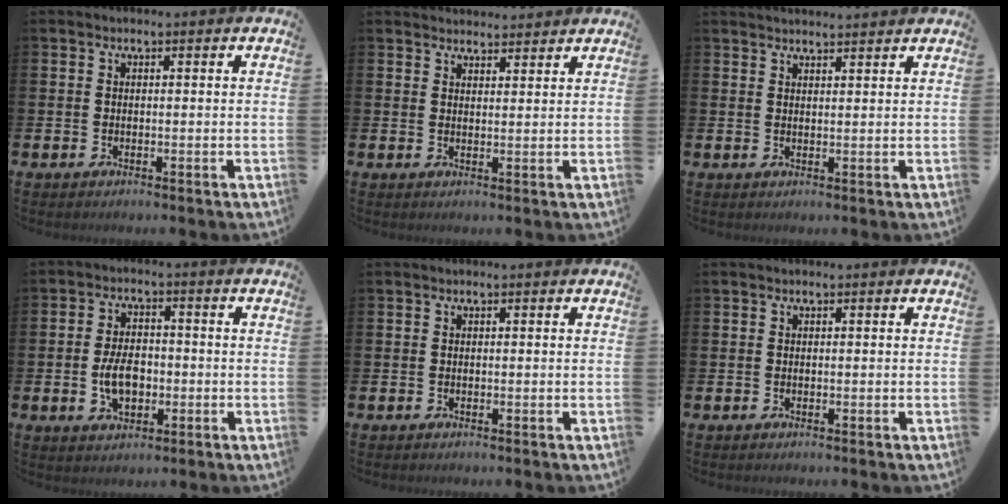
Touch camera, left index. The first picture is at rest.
{"total": 2.9, "force": [2.8, 0.6, -0.2], "torque": [0.005, -0.016, 0.051]}
{"total": 2.3, "force": [2.3, 0.1, 0.0], "torque": [0.003, -0.014, 0.041]}
{"total": 5.3, "force": [-1.0, 3.3, 4.0], "torque": [-0.053, 0.001, -0.022]}
{"total": 0.0}
{"total": 0.0}